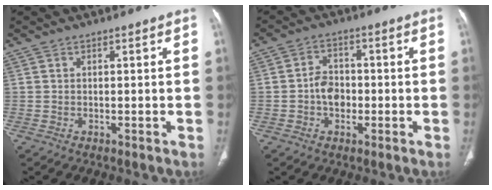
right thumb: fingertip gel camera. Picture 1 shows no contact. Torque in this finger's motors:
{"motor_torque": [0.27, 0.73, 0.49, -0.60, 0.03]}